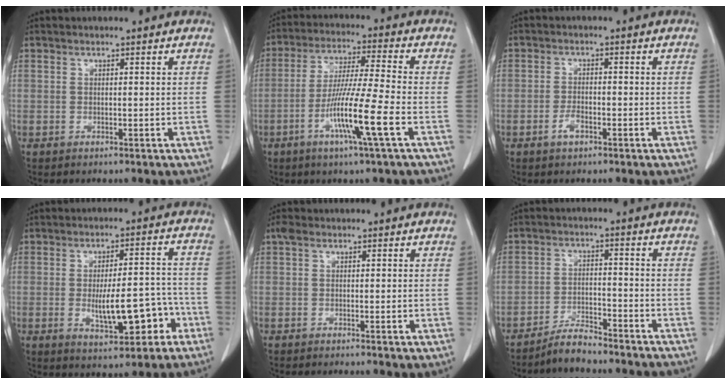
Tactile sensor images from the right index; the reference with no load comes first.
{"total": 11.4, "force": [-4.3, -1.1, 10.5], "torque": [-0.202, -0.016, -0.084]}
{"total": 2.4, "force": [-1.4, 0.9, 1.8], "torque": [-0.033, 0.003, -0.026]}
{"total": 10.3, "force": [-3.1, 3.4, 9.2], "torque": [-0.141, 0.015, -0.038]}
{"total": 1.4, "force": [-0.3, 0.3, 1.4], "torque": [-0.019, -0.004, -0.005]}
{"total": 3.9, "force": [-3.8, 0.5, 0.7], "torque": [-0.011, -0.009, -0.071]}